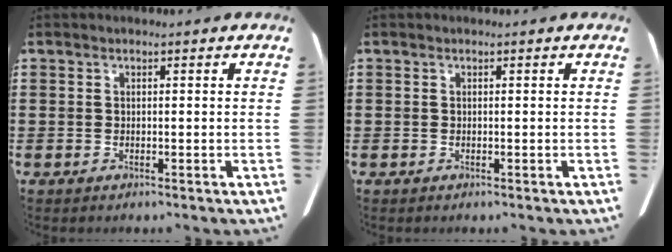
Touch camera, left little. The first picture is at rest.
{"total": 0.0}